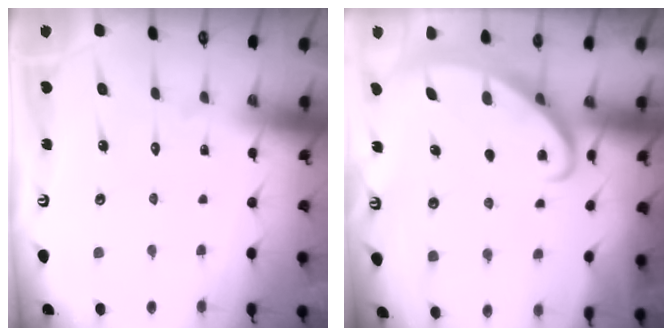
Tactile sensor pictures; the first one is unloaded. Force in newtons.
{"total": 2.7, "press": 2.6, "slide": 0.3}